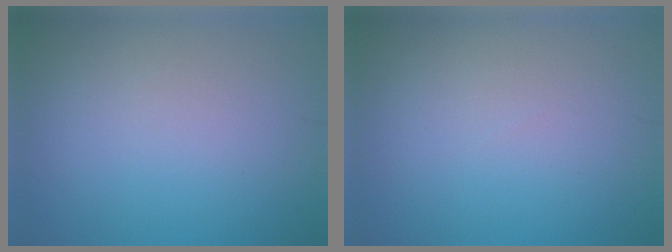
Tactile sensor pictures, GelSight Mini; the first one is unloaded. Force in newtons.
{"total": 0.0}